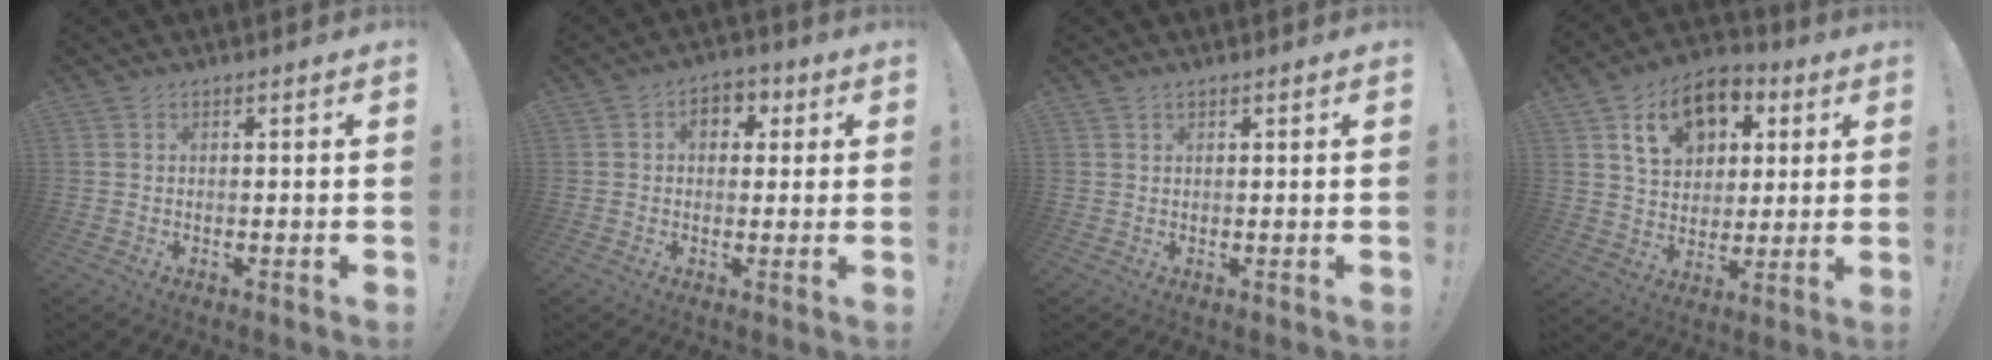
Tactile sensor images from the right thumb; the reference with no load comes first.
{"total": 6.2, "force": [1.8, 4.7, 3.7], "torque": [-0.040, -0.002, 0.028]}
{"total": 0.7, "force": [0.5, 0.3, 0.3], "torque": [-0.005, 0.000, 0.009]}
{"total": 14.9, "force": [6.8, 10.5, 8.0], "torque": [-0.118, -0.023, 0.128]}